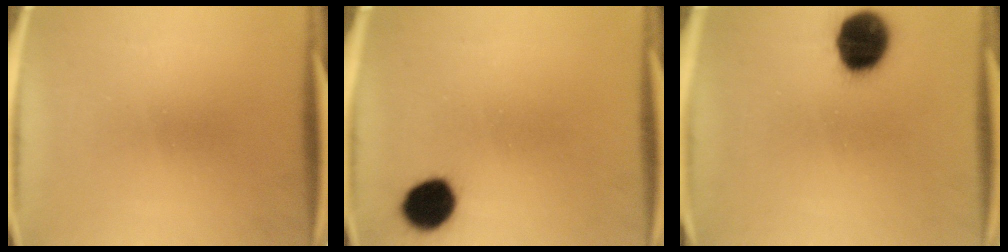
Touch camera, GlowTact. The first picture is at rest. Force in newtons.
{"total": 8.9}
{"total": 13.9}